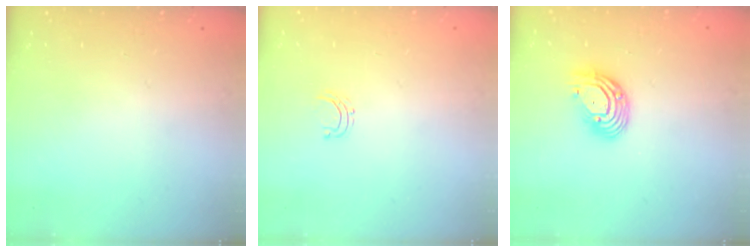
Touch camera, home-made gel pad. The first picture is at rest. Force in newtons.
{"total": 3.8, "press": 3.8, "slide": 0.2}
{"total": 10.3, "press": 10.3, "slide": 1.0}